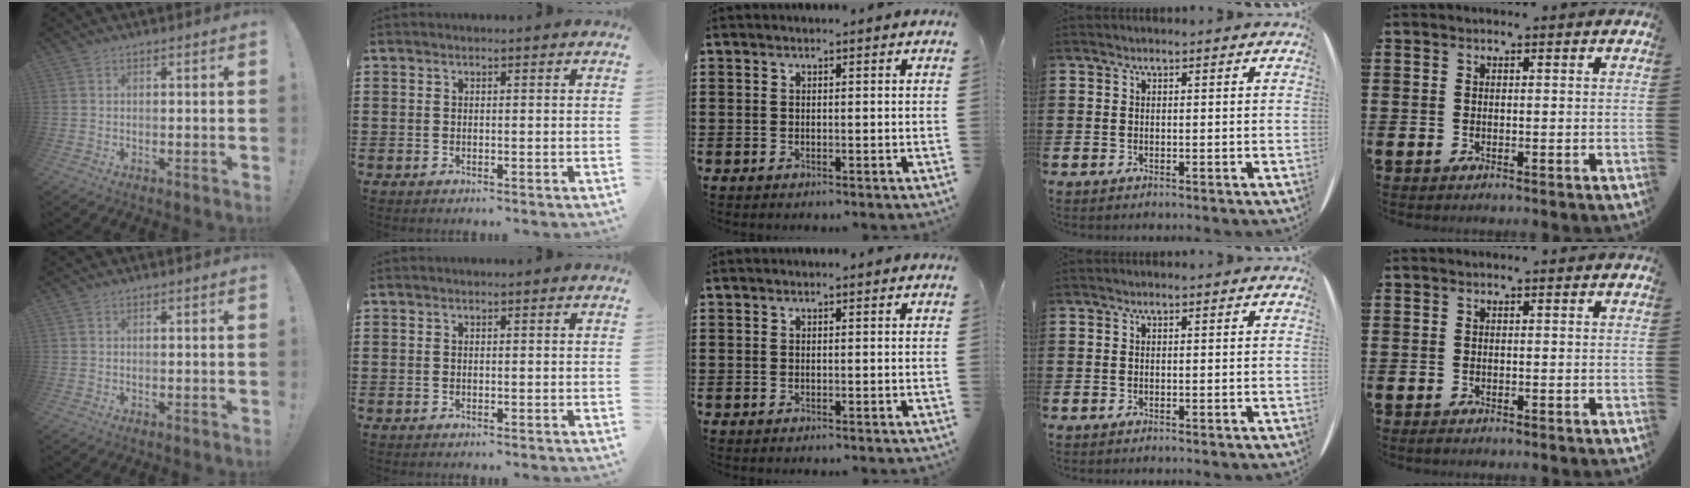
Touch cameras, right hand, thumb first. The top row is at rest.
{}